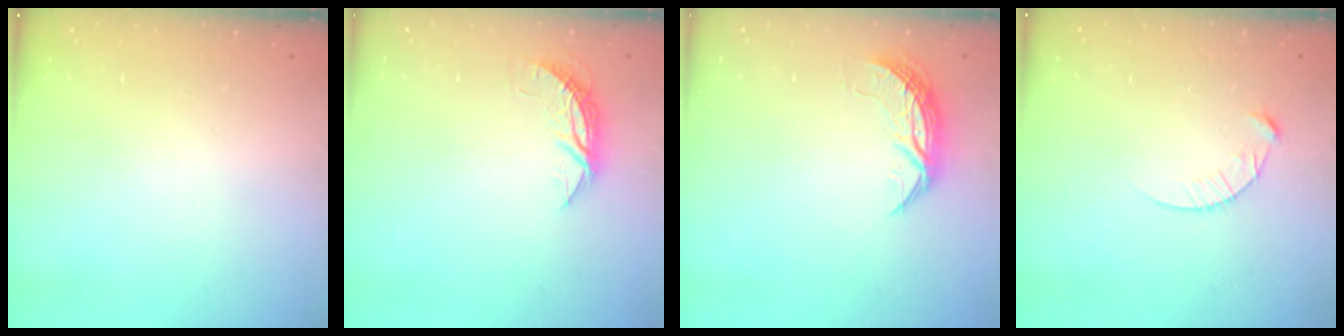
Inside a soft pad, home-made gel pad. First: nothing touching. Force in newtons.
{"total": 5.2, "press": 5.2, "slide": 0.3}
{"total": 7.1, "press": 7.1, "slide": 0.4}
{"total": 4.3, "press": 4.3, "slide": 0.4}